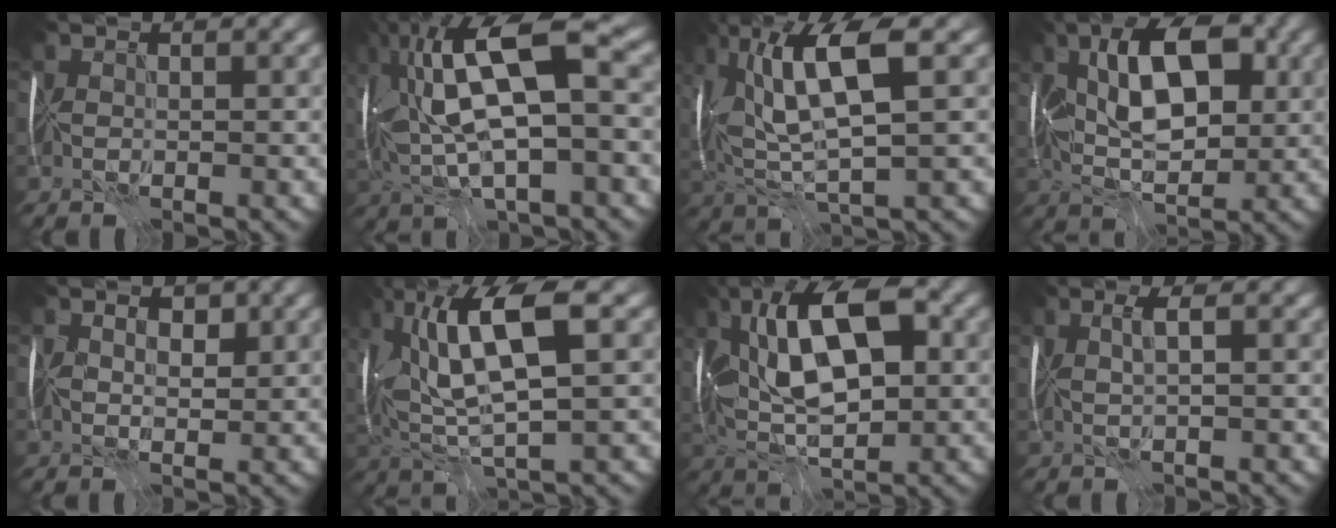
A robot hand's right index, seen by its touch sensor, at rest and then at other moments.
{"total": 12.9, "force": [1.9, 4.7, 11.9], "torque": [-0.243, 0.013, 0.034]}
{"total": 9.6, "force": [2.1, 2.7, 8.9], "torque": [-0.173, 0.009, 0.041]}
{"total": 8.5, "force": [1.0, 4.2, 7.4], "torque": [-0.120, 0.005, 0.007]}
{"total": 1.2, "force": [0.1, 0.8, 0.9], "torque": [-0.016, -0.005, 0.002]}
{"total": 10.4, "force": [2.3, 3.1, 9.6], "torque": [-0.183, 0.012, 0.041]}
{"total": 11.0, "force": [1.8, 5.0, 9.7], "torque": [-0.156, 0.013, 0.020]}
{"total": 1.3, "force": [-0.2, -0.6, 1.2], "torque": [-0.024, -0.004, -0.002]}